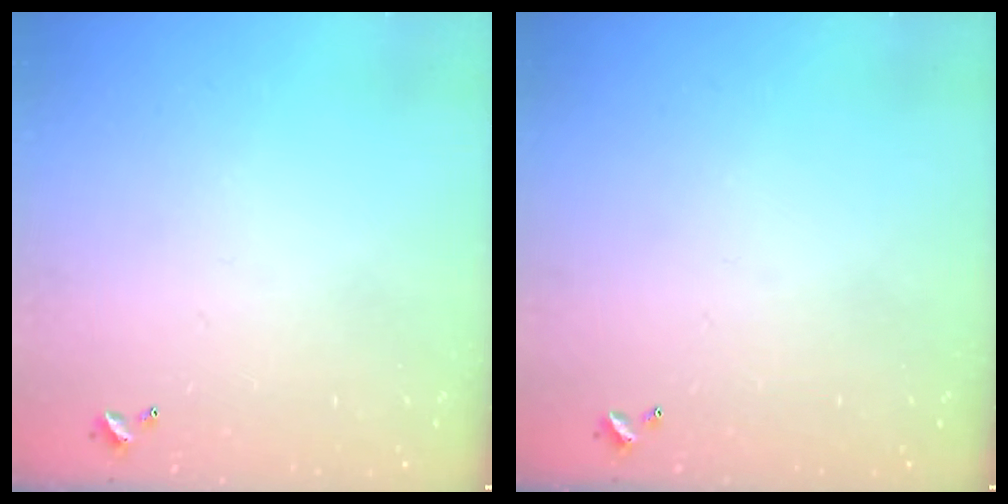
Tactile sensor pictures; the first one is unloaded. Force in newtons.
{"total": 0.0}